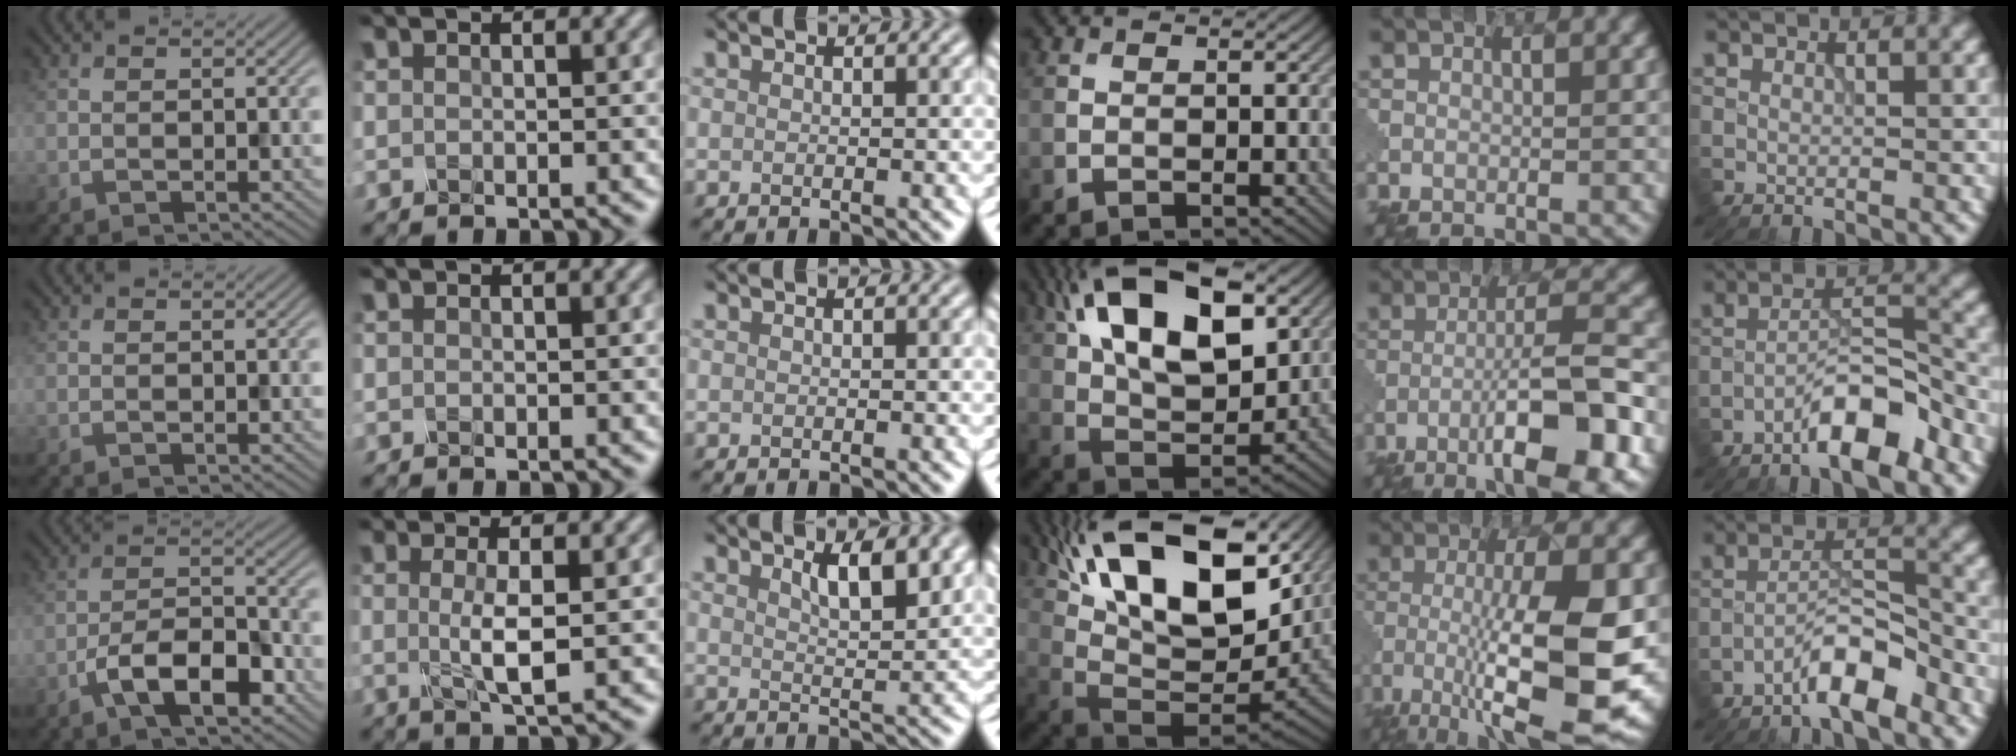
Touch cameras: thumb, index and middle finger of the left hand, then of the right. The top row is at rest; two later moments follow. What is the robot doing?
{"motion": "disassemble", "object": "glue stick"}